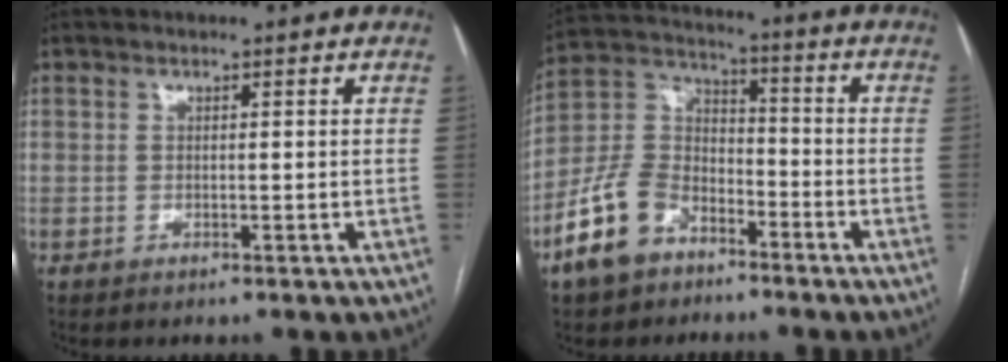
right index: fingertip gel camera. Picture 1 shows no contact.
{"total": 11.6, "force": [-7.1, 7.3, 5.5], "torque": [-0.131, 0.015, -0.136]}